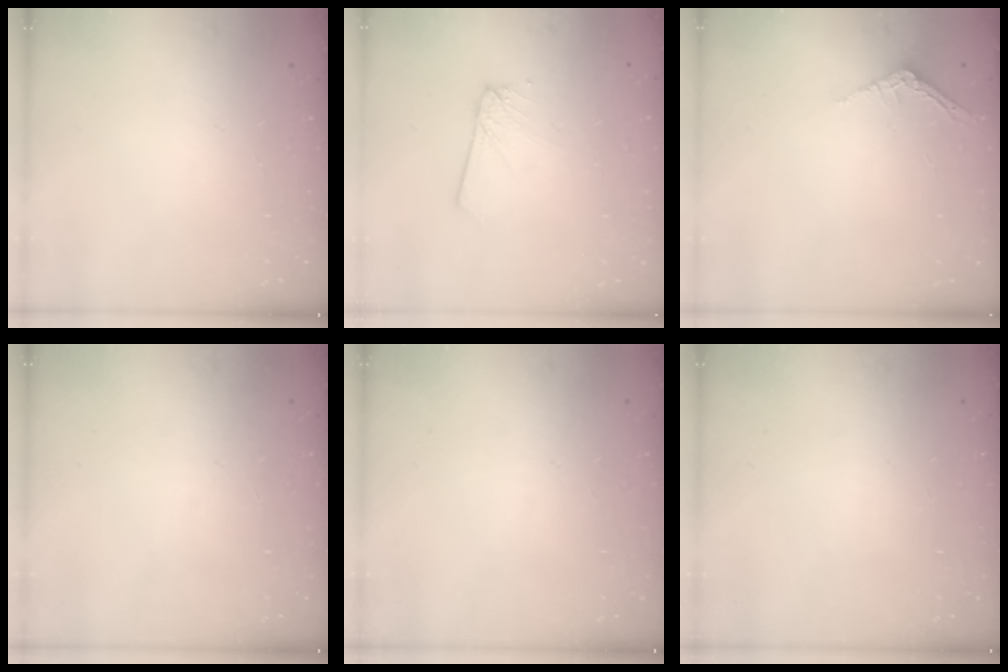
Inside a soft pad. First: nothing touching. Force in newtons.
{"total": 3.5, "press": 3.4, "slide": 0.3}
{"total": 2.5, "press": 2.5, "slide": 0.2}
{"total": 0.0}
{"total": 0.0}
{"total": 0.0}